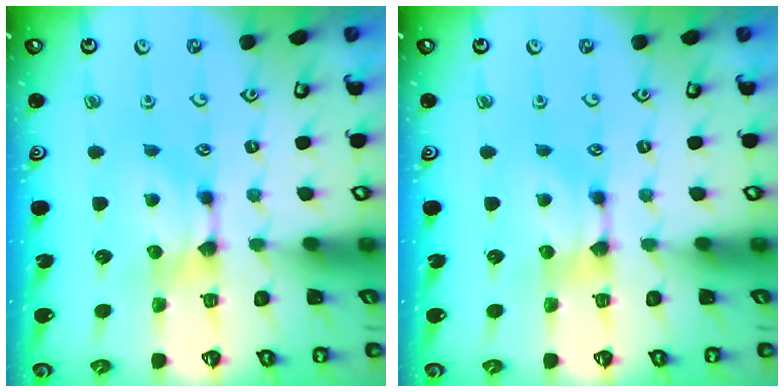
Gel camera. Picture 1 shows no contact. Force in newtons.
{"total": 0.0}